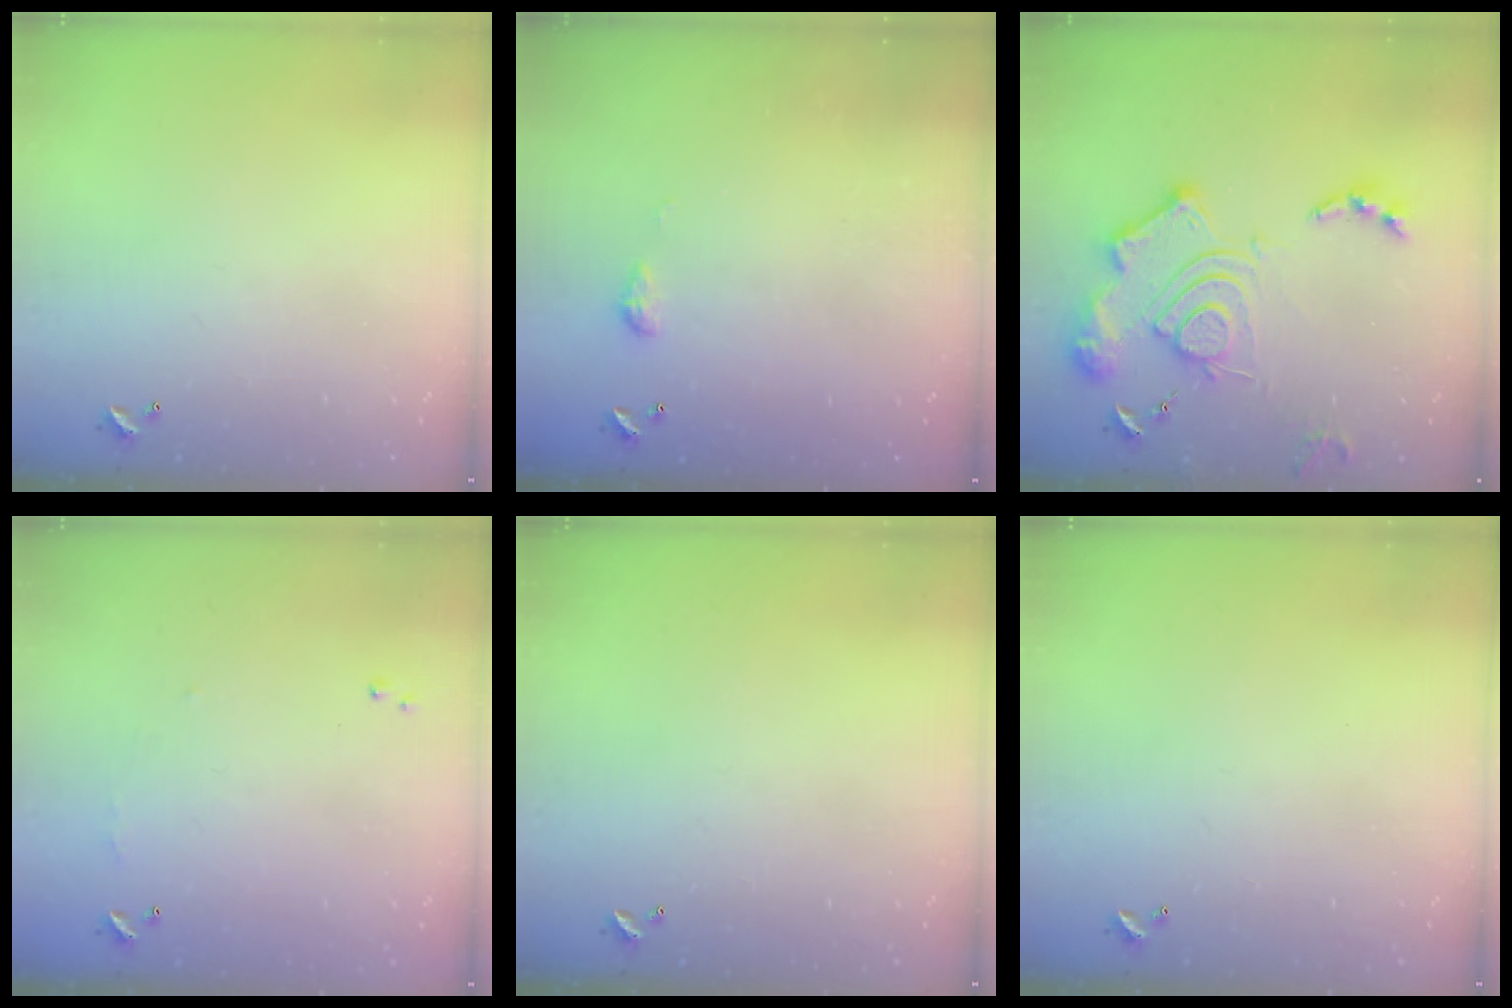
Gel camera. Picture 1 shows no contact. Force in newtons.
{"total": 3.3, "press": 3.2, "slide": 0.5}
{"total": 18.3, "press": 18.2, "slide": 1.7}
{"total": 5.2, "press": 5.1, "slide": 0.6}
{"total": 0.0}
{"total": 0.0}